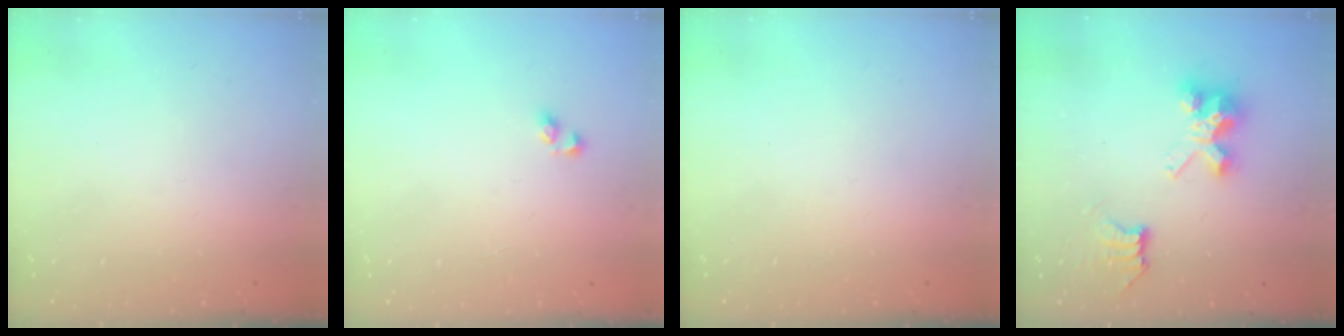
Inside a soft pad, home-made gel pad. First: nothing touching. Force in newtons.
{"total": 2.9, "press": 2.9, "slide": 0.3}
{"total": 0.0}
{"total": 6.4, "press": 6.4, "slide": 0.1}